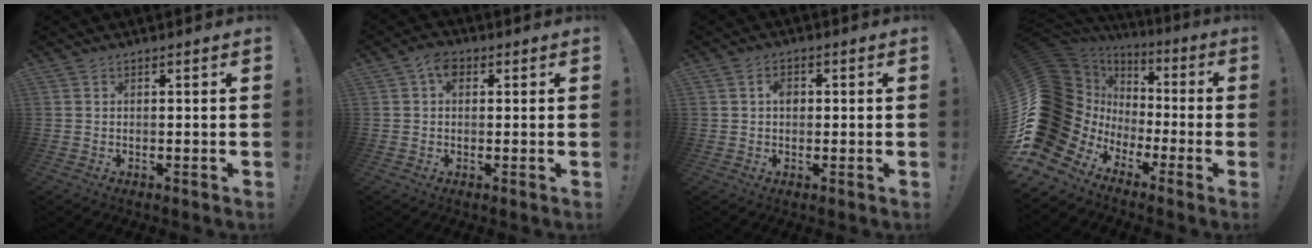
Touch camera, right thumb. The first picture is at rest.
{"total": 4.4, "force": [1.3, 2.8, 3.1], "torque": [-0.045, 0.000, 0.023]}
{"total": 2.9, "force": [0.1, 2.1, 2.0], "torque": [-0.024, 0.002, -0.004]}
{"total": 22.2, "force": [-3.0, 17.5, 13.3], "torque": [-0.251, -0.010, 0.011]}